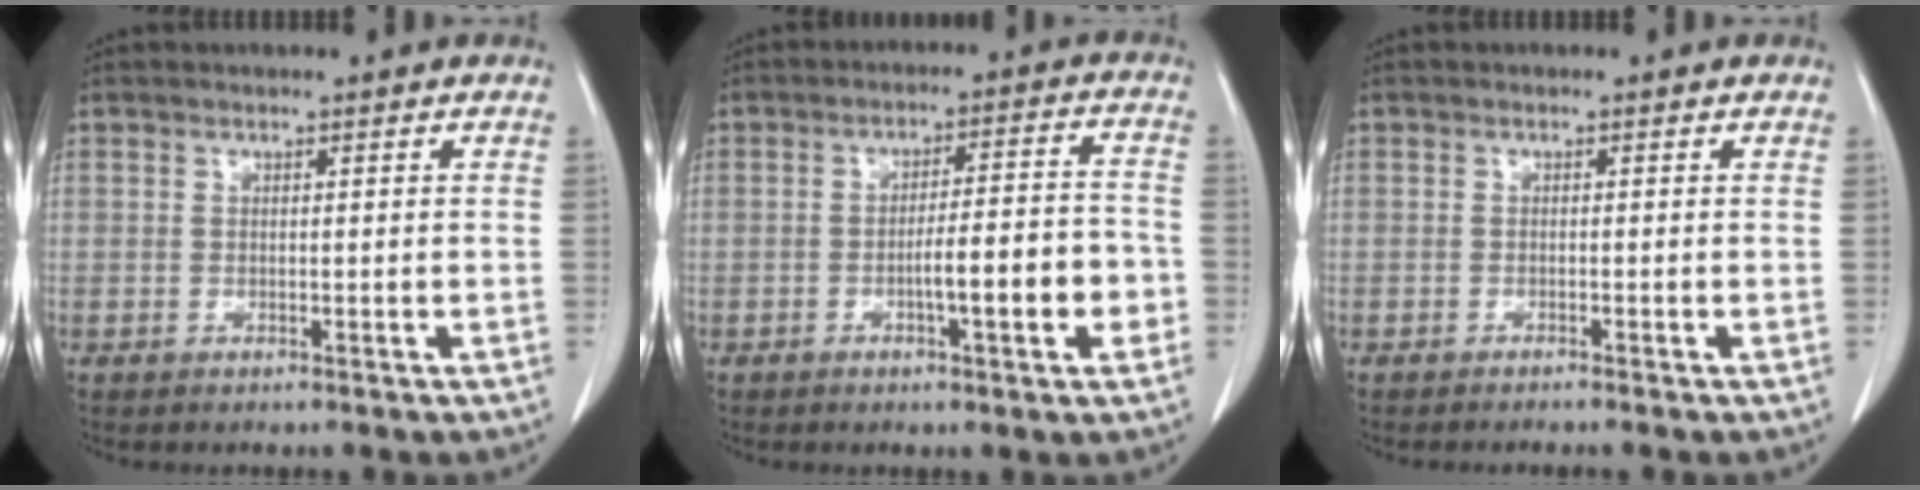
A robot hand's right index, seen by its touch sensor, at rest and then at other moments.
{"total": 8.6, "force": [-2.9, 1.1, 8.0], "torque": [-0.121, 0.016, -0.040]}
{"total": 1.6, "force": [-1.4, -0.3, 0.7], "torque": [-0.005, 0.003, -0.021]}